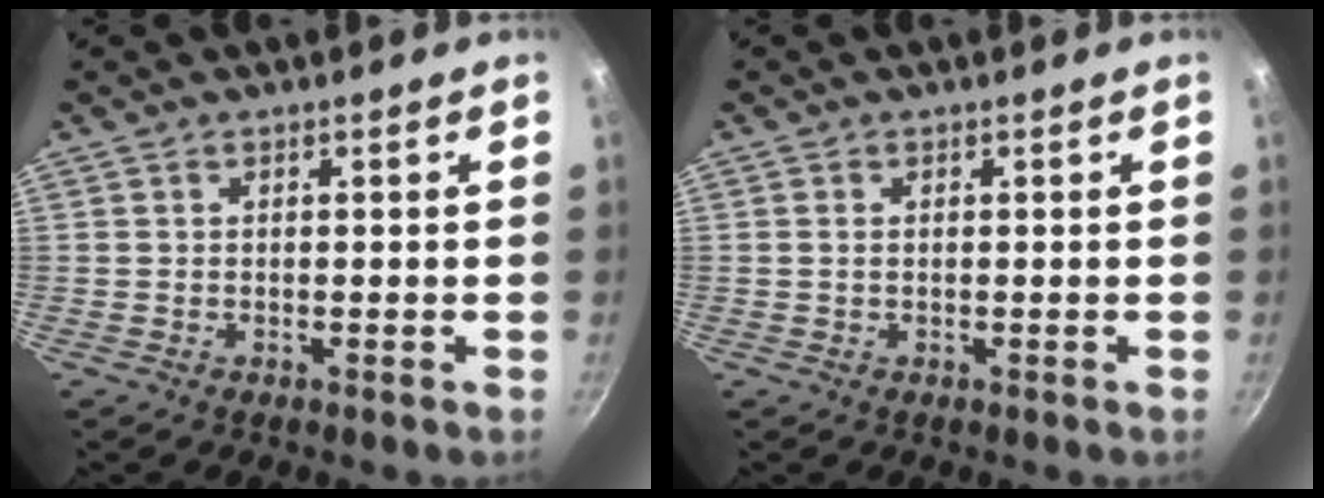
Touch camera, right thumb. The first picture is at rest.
{"total": 0.7, "force": [0.1, 0.4, 0.6], "torque": [-0.010, 0.000, -0.001]}